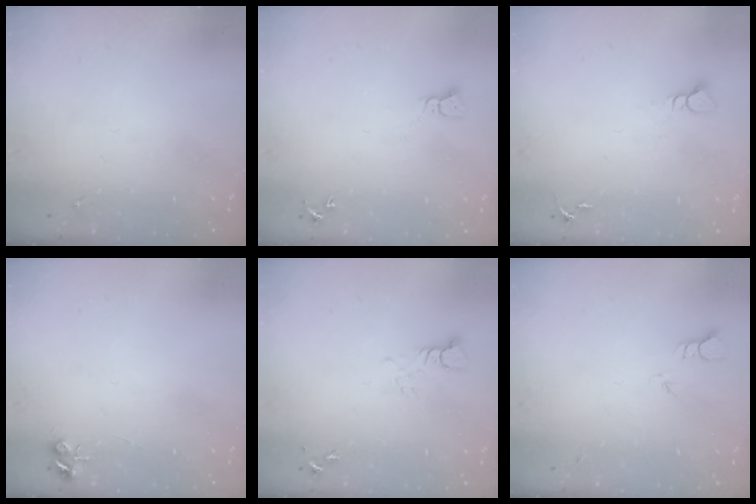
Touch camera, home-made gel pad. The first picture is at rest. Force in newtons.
{"total": 2.3, "press": 2.3, "slide": 0.3}
{"total": 3.9, "press": 3.8, "slide": 0.3}
{"total": 5.3, "press": 5.3, "slide": 0.7}
{"total": 3.2, "press": 3.2, "slide": 0.2}
{"total": 2.4, "press": 2.4, "slide": 0.2}